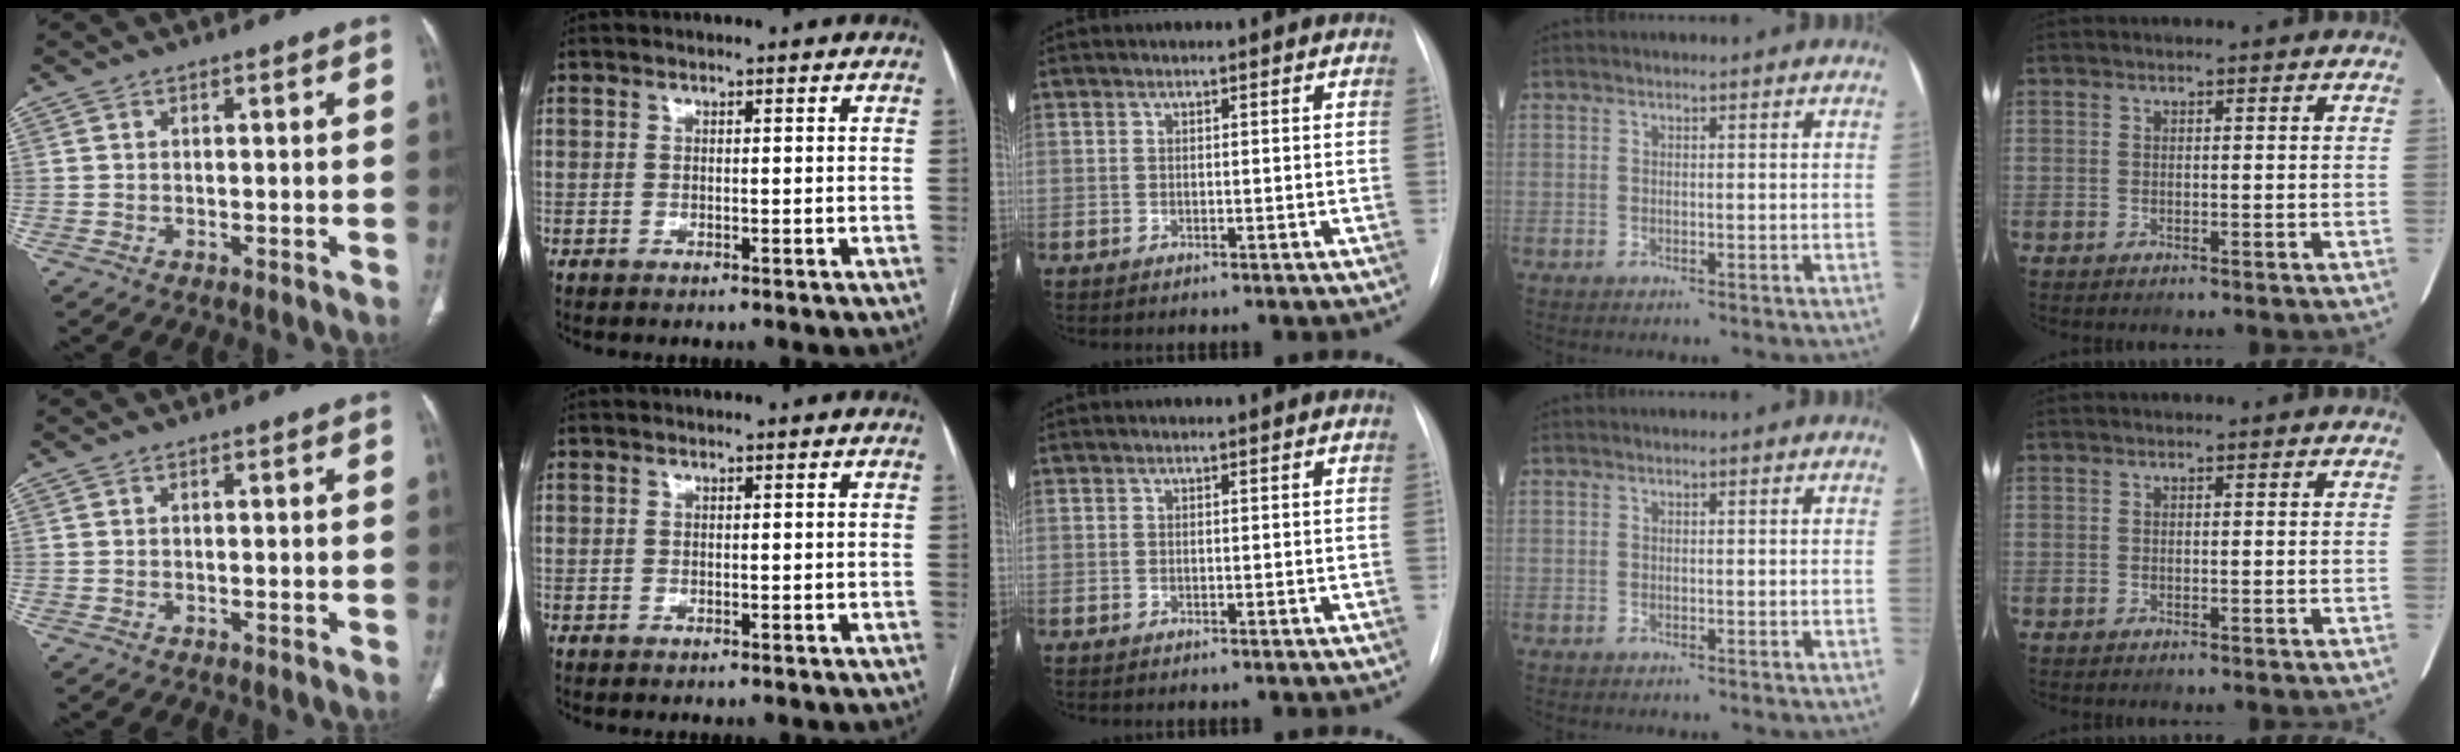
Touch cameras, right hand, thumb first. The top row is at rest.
{}